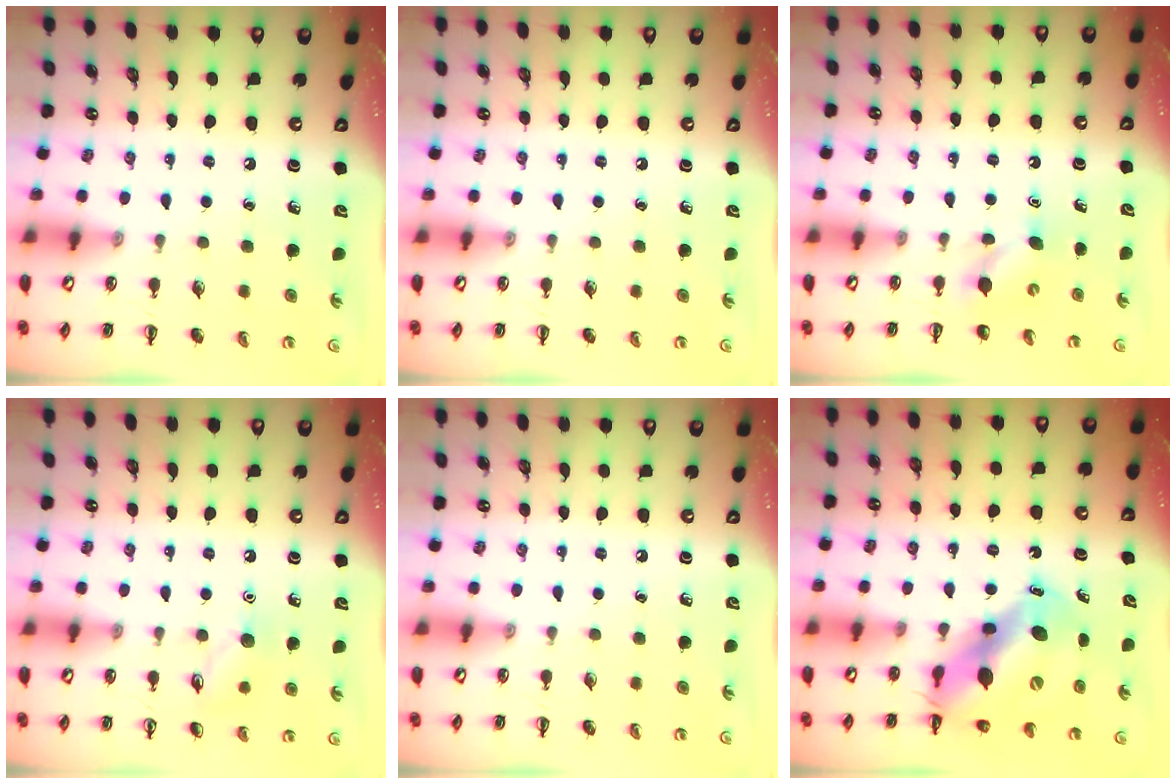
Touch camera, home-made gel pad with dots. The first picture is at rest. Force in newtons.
{"total": 0.0}
{"total": 4.5, "press": 4.4, "slide": 1.3}
{"total": 7.3, "press": 7.2, "slide": 1.2}
{"total": 0.0}
{"total": 10.7, "press": 10.5, "slide": 2.3}